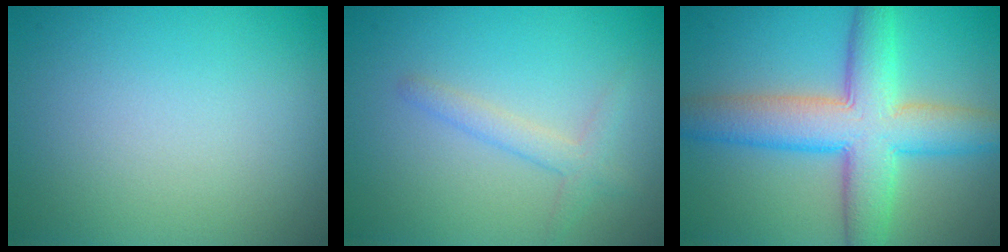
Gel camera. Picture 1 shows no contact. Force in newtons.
{"total": 1.9, "press": 1.9, "slide": 0.1}
{"total": 8.7, "press": 8.7, "slide": 0.4}